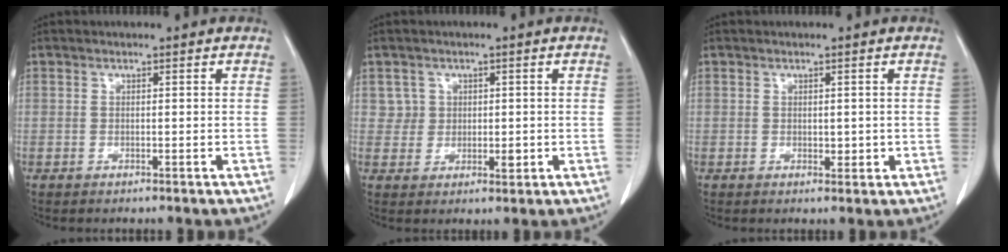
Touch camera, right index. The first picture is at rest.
{"total": 3.1, "force": [0.8, 3.0, 0.6], "torque": [0.000, -0.002, 0.013]}
{"total": 1.6, "force": [0.0, 1.0, 1.2], "torque": [-0.014, -0.002, 0.002]}